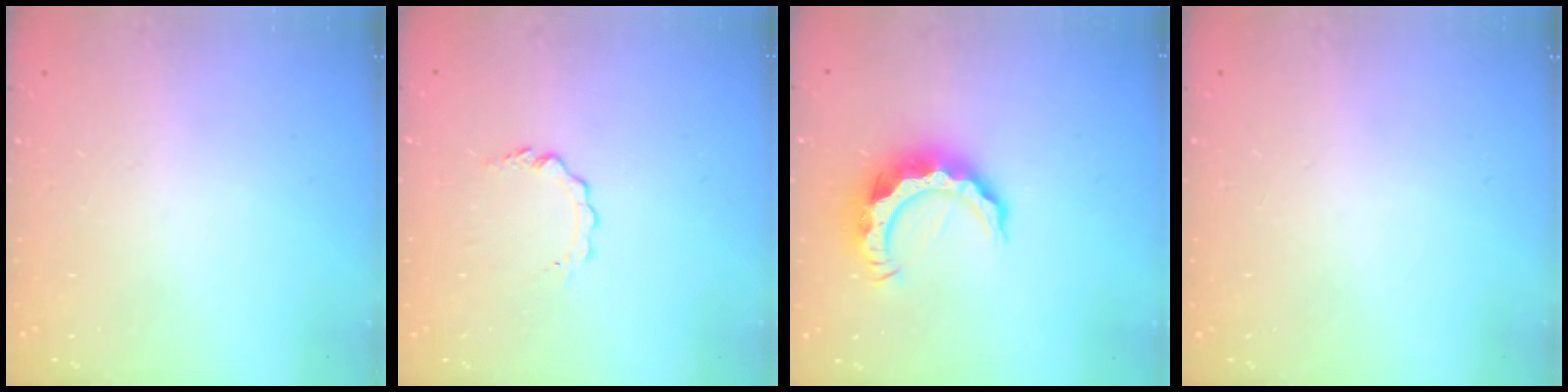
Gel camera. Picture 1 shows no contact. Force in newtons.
{"total": 3.3, "press": 3.3, "slide": 0.3}
{"total": 10.5, "press": 10.4, "slide": 1.2}
{"total": 0.0}